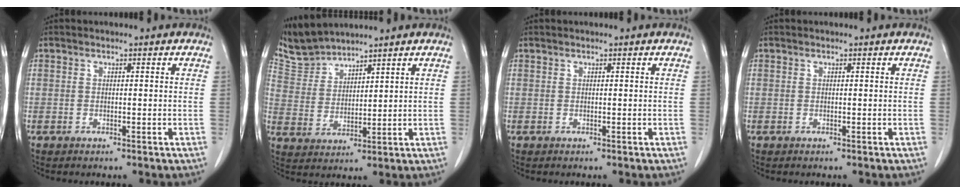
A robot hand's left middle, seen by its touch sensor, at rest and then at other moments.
{"total": 6.2, "force": [6.2, 0.5, 0.0], "torque": [-0.015, 0.008, 0.136]}
{"total": 0.0}
{"total": 0.0}